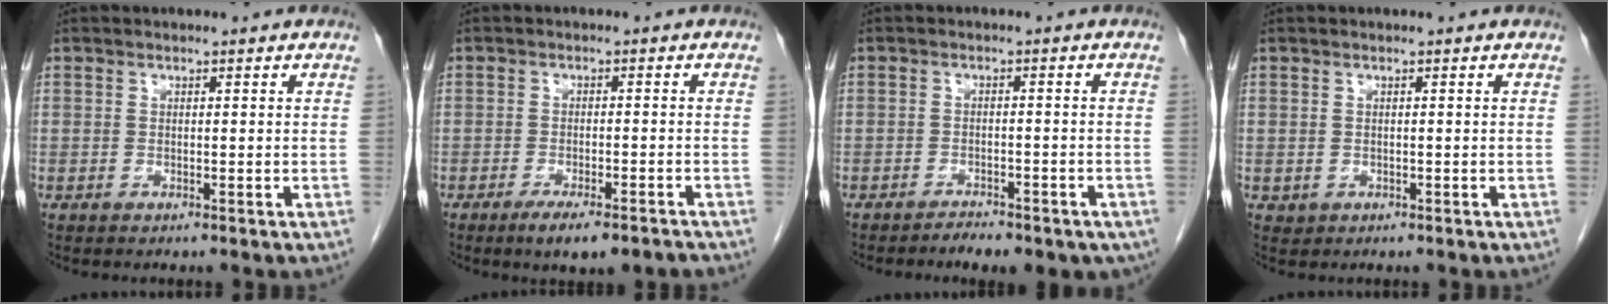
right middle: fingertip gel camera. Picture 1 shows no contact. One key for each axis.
{"total": 6.8, "fx": -5.1, "fy": 1.3, "fz": 4.3, "tx": -0.056, "ty": -0.009, "tz": -0.073}
{"total": 7.3, "fx": -5.6, "fy": 2.7, "fz": 3.8, "tx": -0.042, "ty": 0.008, "tz": -0.072}
{"total": 0.7, "fx": -0.1, "fy": 0.6, "fz": 0.2, "tx": -0.004, "ty": 0.001, "tz": 0.003}